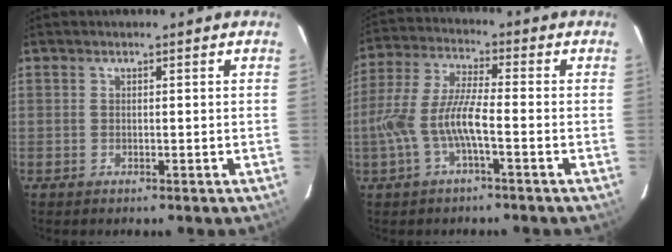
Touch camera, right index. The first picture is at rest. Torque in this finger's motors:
{"motor_torque": [1.08, -0.75, 0.80, 0.21]}